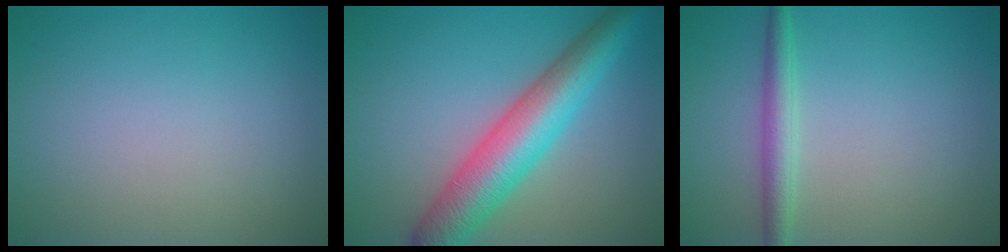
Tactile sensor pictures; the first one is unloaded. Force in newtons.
{"total": 7.6, "press": 7.6, "slide": 0.1}
{"total": 2.4, "press": 2.4, "slide": 0.0}